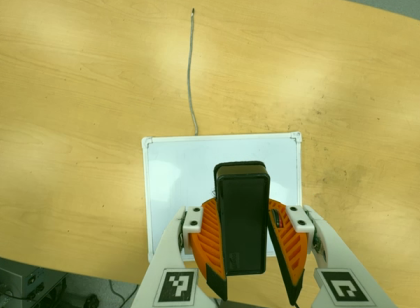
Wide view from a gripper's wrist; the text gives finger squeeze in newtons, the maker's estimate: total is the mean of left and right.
{"total": 8.5, "left": 8.8, "right": 8.2}